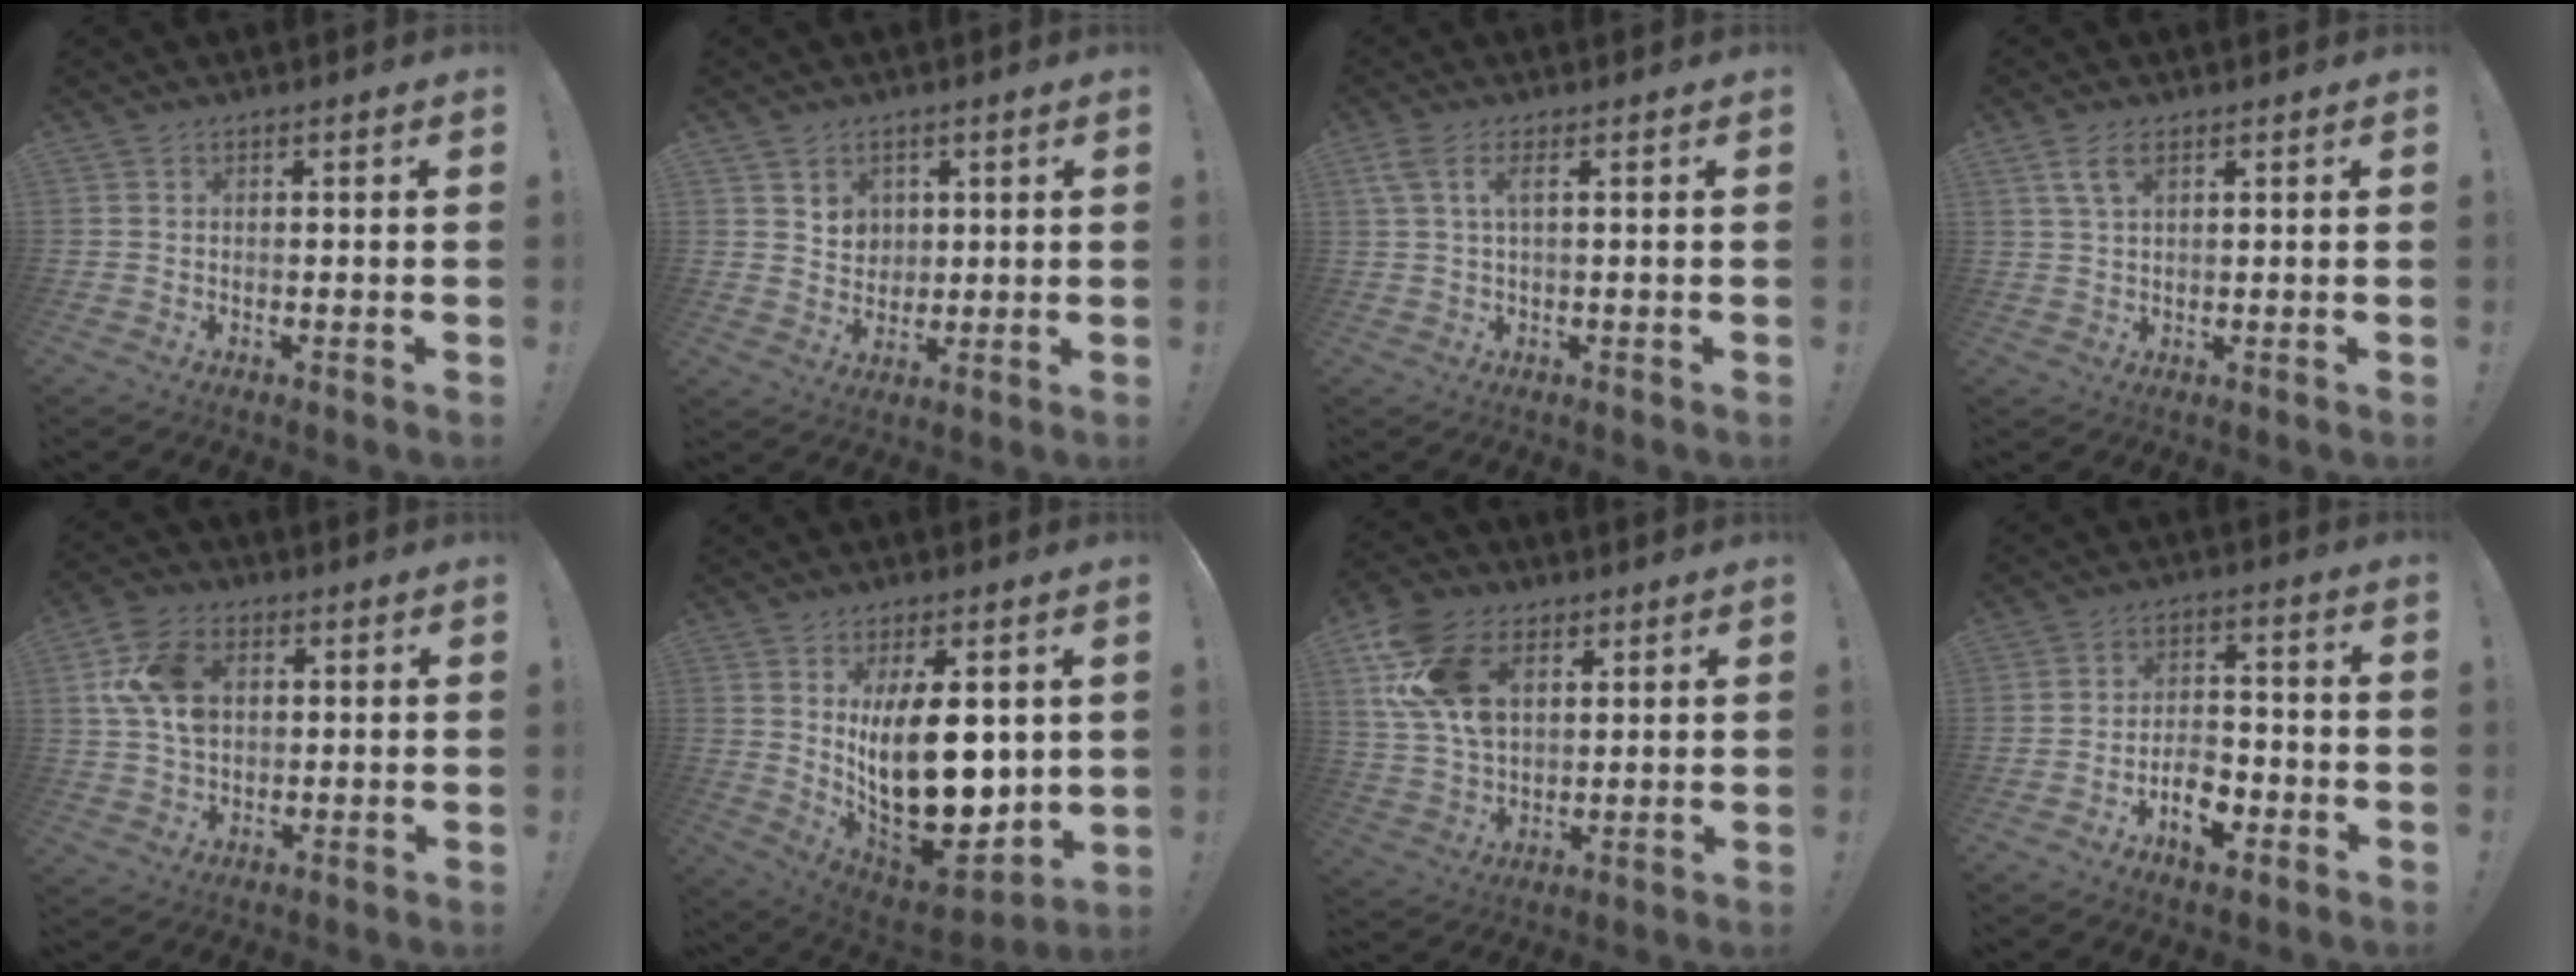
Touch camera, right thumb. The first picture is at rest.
{"total": 5.7, "force": [3.0, 4.7, 0.7], "torque": [-0.001, -0.029, 0.055]}
{"total": 3.8, "force": [1.3, 0.9, 3.5], "torque": [-0.068, -0.001, 0.022]}
{"total": 5.0, "force": [2.6, 2.2, 3.7], "torque": [-0.060, -0.005, 0.047]}
{"total": 13.6, "force": [3.4, 9.8, 8.7], "torque": [-0.160, 0.008, 0.069]}
{"total": 20.1, "force": [3.2, 9.4, 17.5], "torque": [-0.301, -0.048, 0.063]}
{"total": 18.9, "force": [7.6, 12.9, 11.5], "torque": [-0.226, -0.025, 0.144]}
{"total": 9.2, "force": [-4.6, 5.7, 5.7], "torque": [-0.079, 0.030, -0.076]}